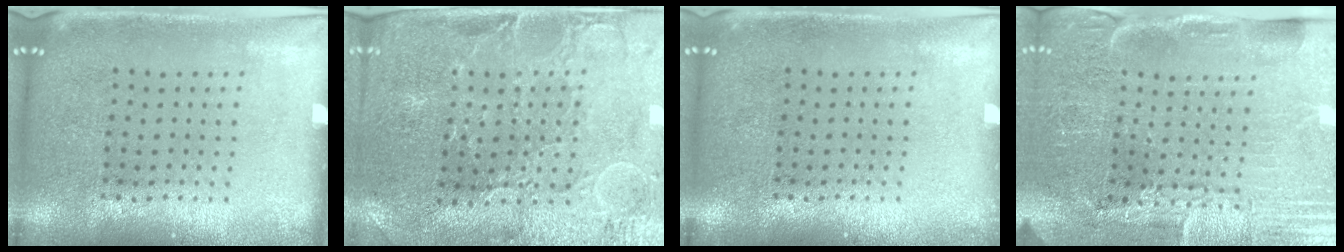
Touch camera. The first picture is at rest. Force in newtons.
{"total": 1.1, "press": 1.0, "slide": 0.4}
{"total": 0.5, "press": 0.5, "slide": 0.2}
{"total": 3.7, "press": 3.7, "slide": 0.6}